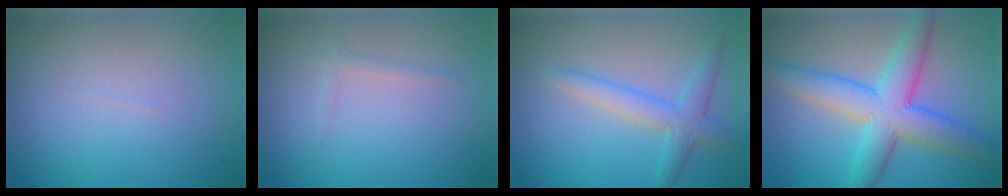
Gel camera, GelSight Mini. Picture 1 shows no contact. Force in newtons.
{"total": 0.8, "press": 0.8, "slide": 0.1}
{"total": 3.1, "press": 3.1, "slide": 0.2}
{"total": 7.0, "press": 7.0, "slide": 0.1}